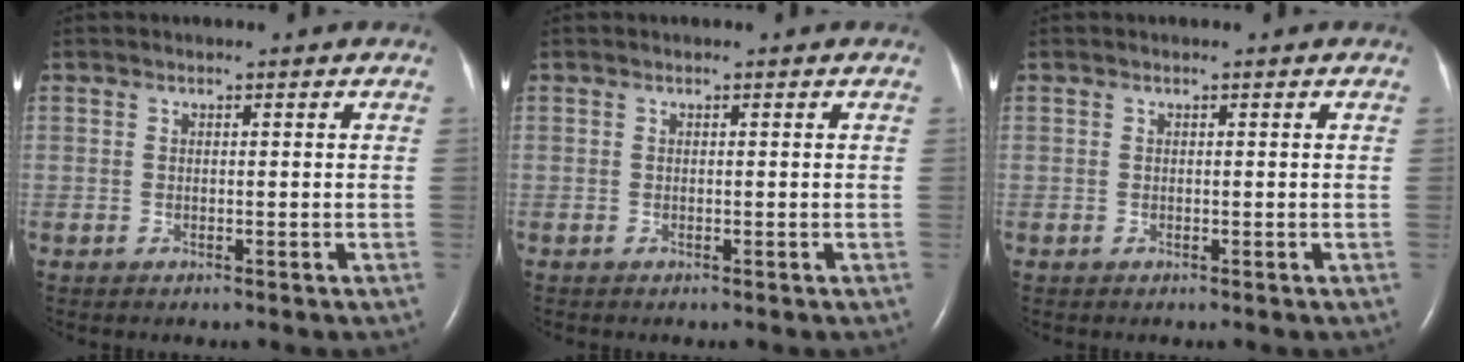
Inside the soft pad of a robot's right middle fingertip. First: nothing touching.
{"total": 0.0}
{"total": 0.0}